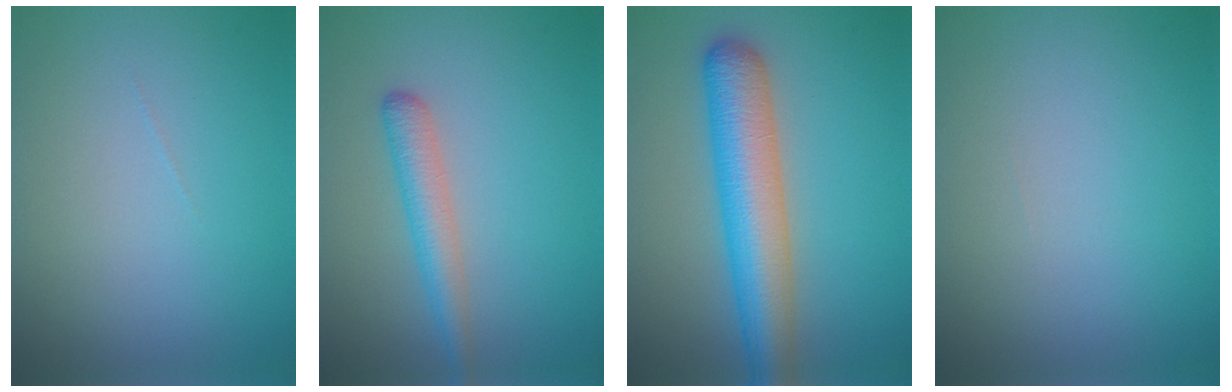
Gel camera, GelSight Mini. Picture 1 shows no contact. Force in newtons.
{"total": 2.9, "press": 2.9, "slide": 0.1}
{"total": 7.6, "press": 7.6, "slide": 0.2}
{"total": 0.0}